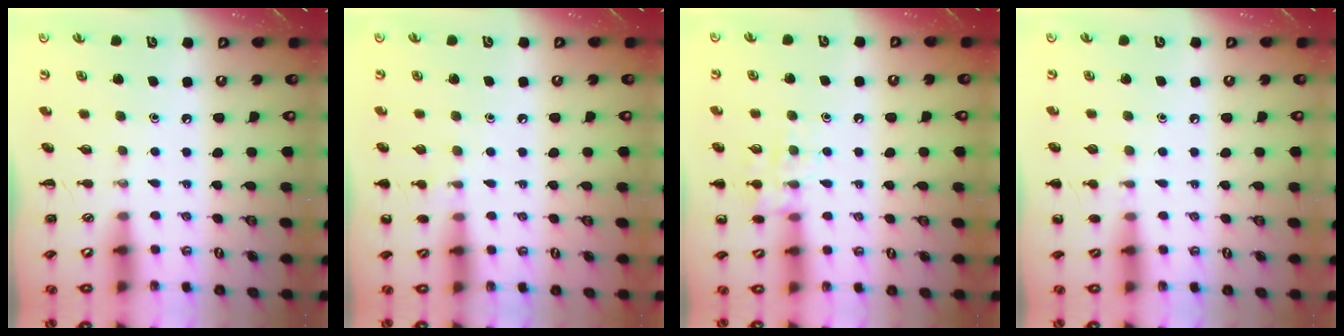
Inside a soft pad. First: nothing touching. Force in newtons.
{"total": 6.4, "press": 6.1, "slide": 1.7}
{"total": 9.8, "press": 9.7, "slide": 1.2}
{"total": 5.9, "press": 5.7, "slide": 1.7}